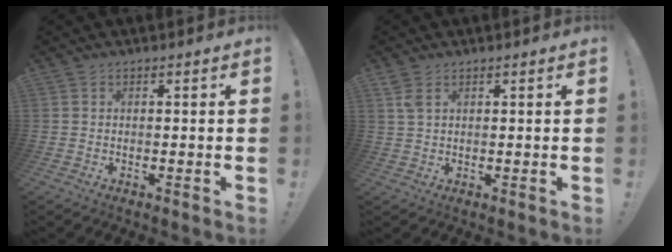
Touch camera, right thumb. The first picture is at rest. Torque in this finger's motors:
{"motor_torque": [0.20, -0.01, 0.16, 0.15, 0.03]}